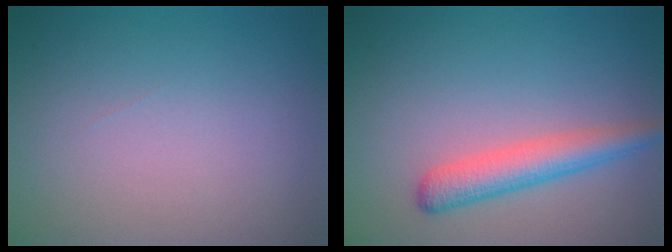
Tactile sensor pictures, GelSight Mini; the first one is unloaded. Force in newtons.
{"total": 3.3, "press": 3.3, "slide": 0.1}